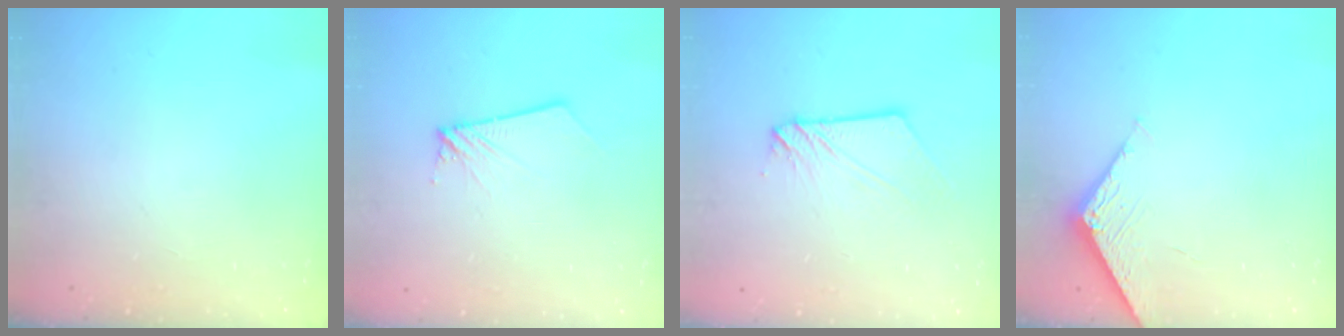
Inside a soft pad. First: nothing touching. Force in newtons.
{"total": 2.7, "press": 2.7, "slide": 0.2}
{"total": 3.6, "press": 3.6, "slide": 0.3}
{"total": 3.6, "press": 3.6, "slide": 0.3}